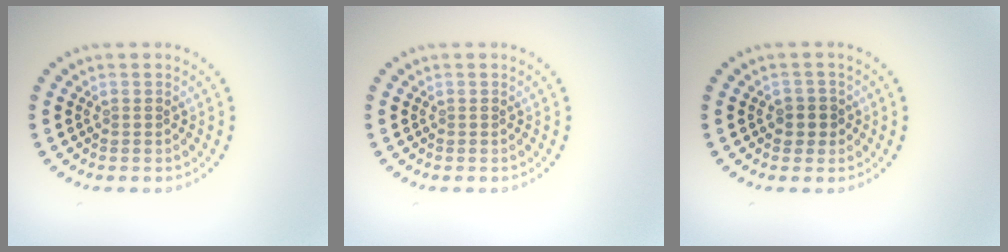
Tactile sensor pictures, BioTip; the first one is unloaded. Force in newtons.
{"total": 0.0}
{"total": 1.7, "press": 1.5, "slide": 0.7}